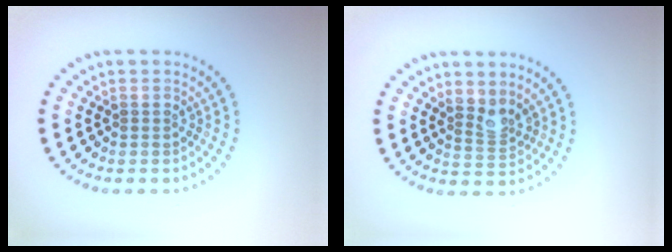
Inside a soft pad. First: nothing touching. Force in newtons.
{"total": 2.0, "press": 1.6, "slide": 1.2}